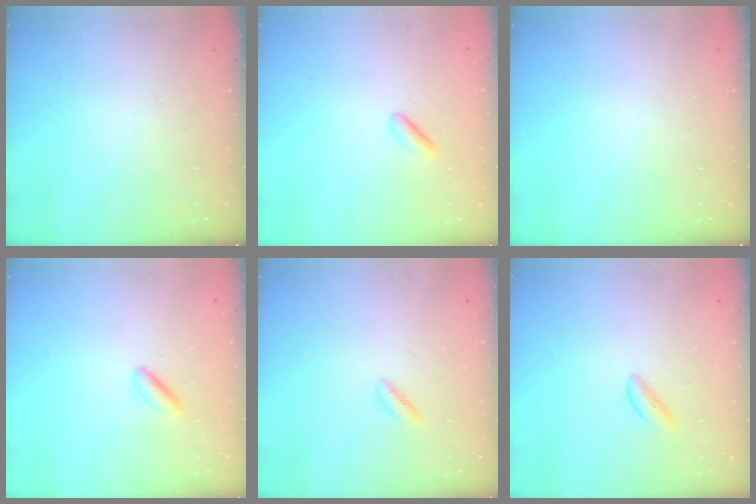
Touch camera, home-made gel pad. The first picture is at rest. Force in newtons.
{"total": 1.4, "press": 1.1, "slide": 0.9}
{"total": 0.0}
{"total": 1.6, "press": 1.3, "slide": 1.0}
{"total": 1.9, "press": 1.7, "slide": 1.0}
{"total": 0.6, "press": 0.5, "slide": 0.3}